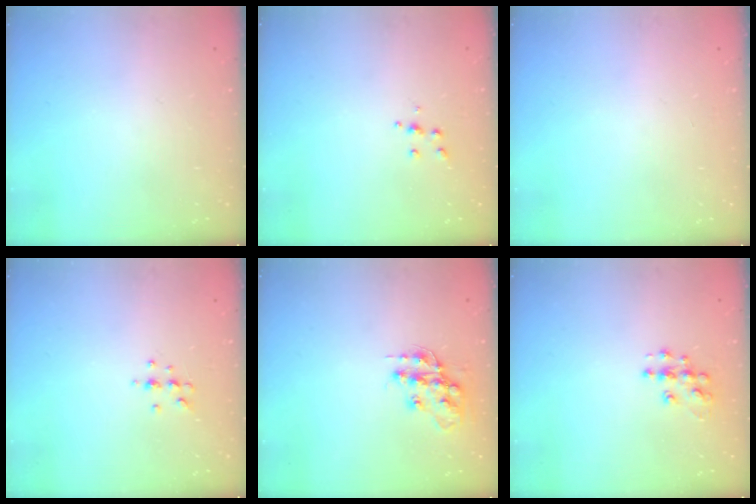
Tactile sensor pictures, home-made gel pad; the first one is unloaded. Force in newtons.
{"total": 4.3, "press": 4.3, "slide": 0.4}
{"total": 0.0}
{"total": 5.6, "press": 5.4, "slide": 1.5}
{"total": 14.0, "press": 14.0, "slide": 0.7}
{"total": 7.9, "press": 7.9, "slide": 0.3}